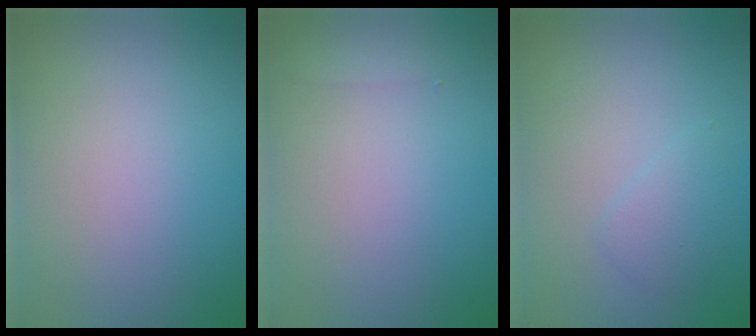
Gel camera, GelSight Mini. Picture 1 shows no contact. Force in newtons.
{"total": 1.3, "press": 1.3, "slide": 0.1}
{"total": 1.5, "press": 1.5, "slide": 0.2}